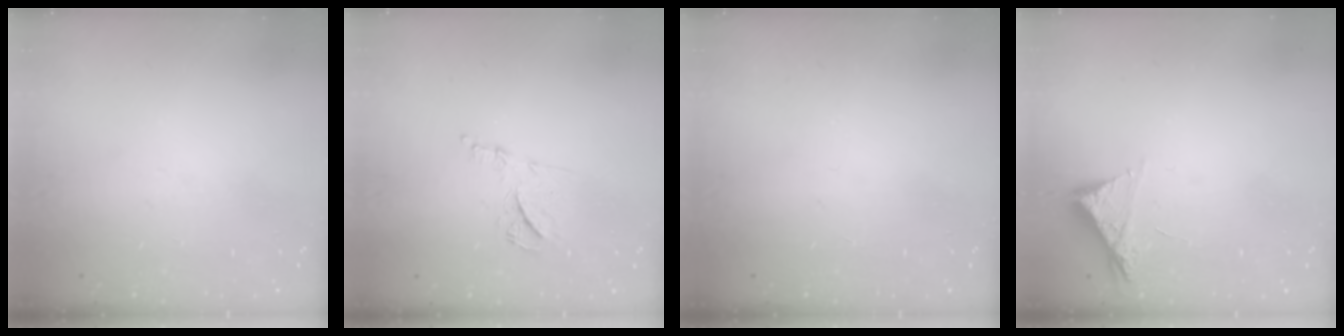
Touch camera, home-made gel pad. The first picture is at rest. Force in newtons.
{"total": 9.1, "press": 9.1, "slide": 0.5}
{"total": 0.0}
{"total": 4.5, "press": 4.4, "slide": 0.5}